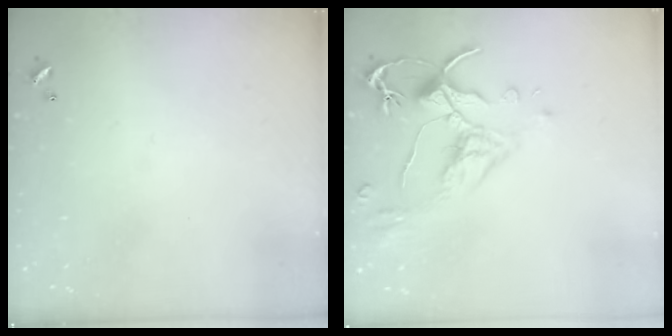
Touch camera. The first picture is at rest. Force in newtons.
{"total": 2.5, "press": 2.1, "slide": 1.4}